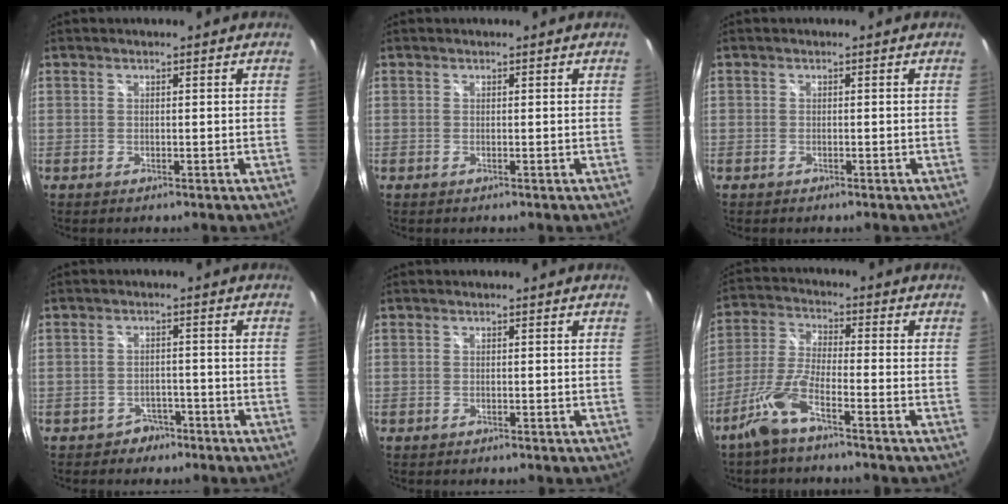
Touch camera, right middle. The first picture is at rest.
{"total": 0.0}
{"total": 0.6, "force": [-0.5, 0.3, 0.0], "torque": [-0.002, 0.000, -0.010]}
{"total": 3.6, "force": [-2.7, 2.4, 0.2], "torque": [-0.008, 0.013, -0.038]}
{"total": 0.0}
{"total": 7.6, "force": [-5.1, 1.0, 5.6], "torque": [-0.124, -0.001, -0.100]}